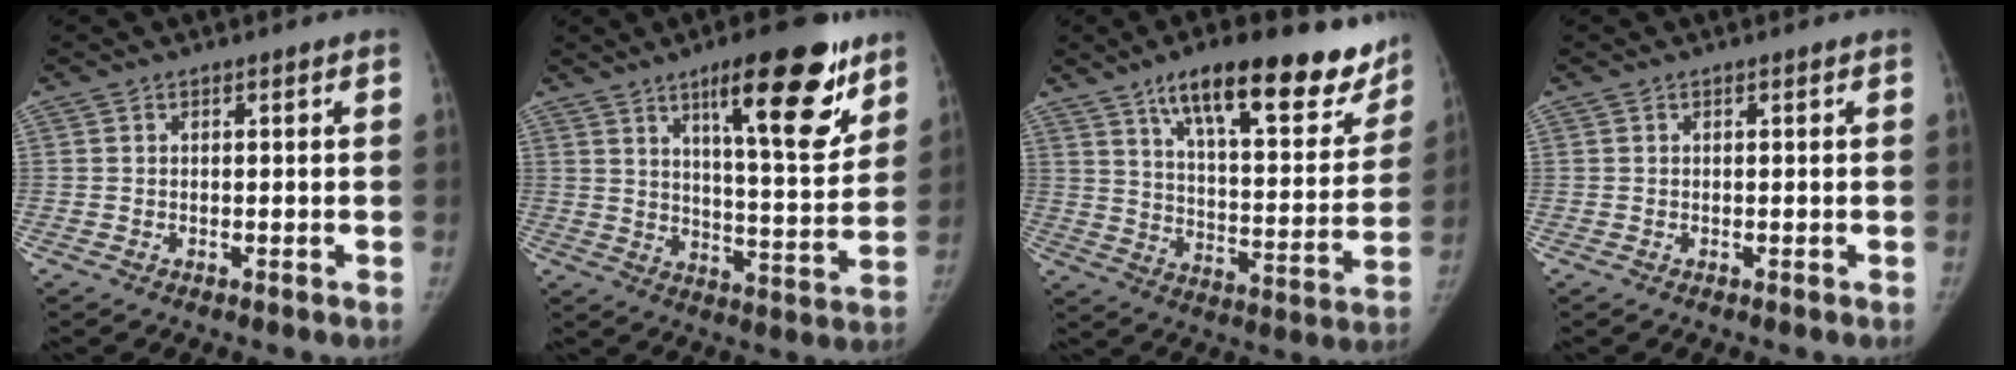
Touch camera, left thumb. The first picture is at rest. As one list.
[{"total": 18.5, "force": [10.7, 5.0, 14.3], "torque": [-0.169, -0.056, 0.163]}, {"total": 24.2, "force": [16.7, 8.3, 15.3], "torque": [-0.170, -0.064, 0.245]}, {"total": 0.0}]